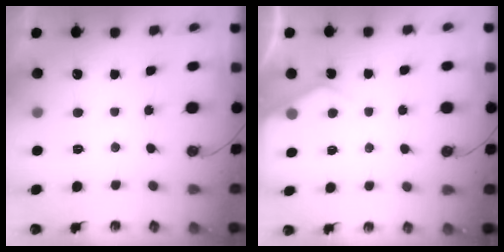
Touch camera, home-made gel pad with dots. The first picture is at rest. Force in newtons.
{"total": 4.2, "press": 4.2, "slide": 0.4}